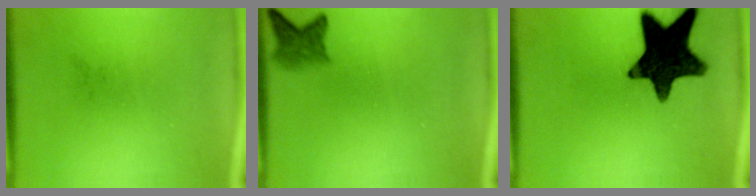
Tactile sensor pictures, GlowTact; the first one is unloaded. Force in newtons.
{"total": 2.9}
{"total": 16.0}